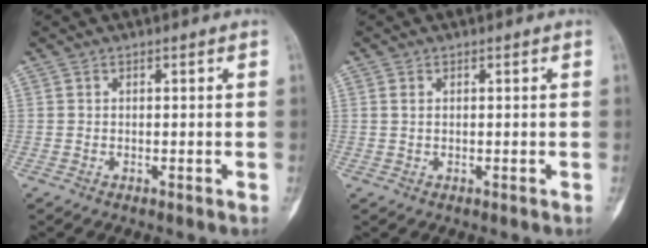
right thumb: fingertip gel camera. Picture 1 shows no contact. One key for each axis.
{"total": 1.1, "fx": 0.4, "fy": 0.6, "fz": 0.8, "tx": -0.022, "ty": 0.004, "tz": 0.012}